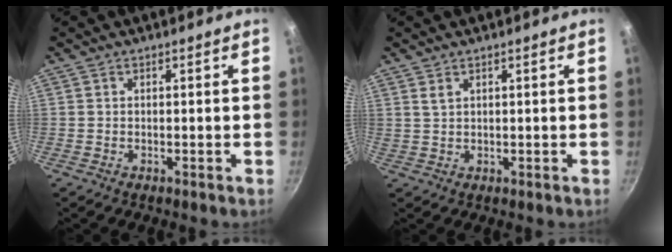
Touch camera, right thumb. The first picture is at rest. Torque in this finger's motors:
{"motor_torque": [0.70, 3.04, 1.01, 0.41, 0.24]}